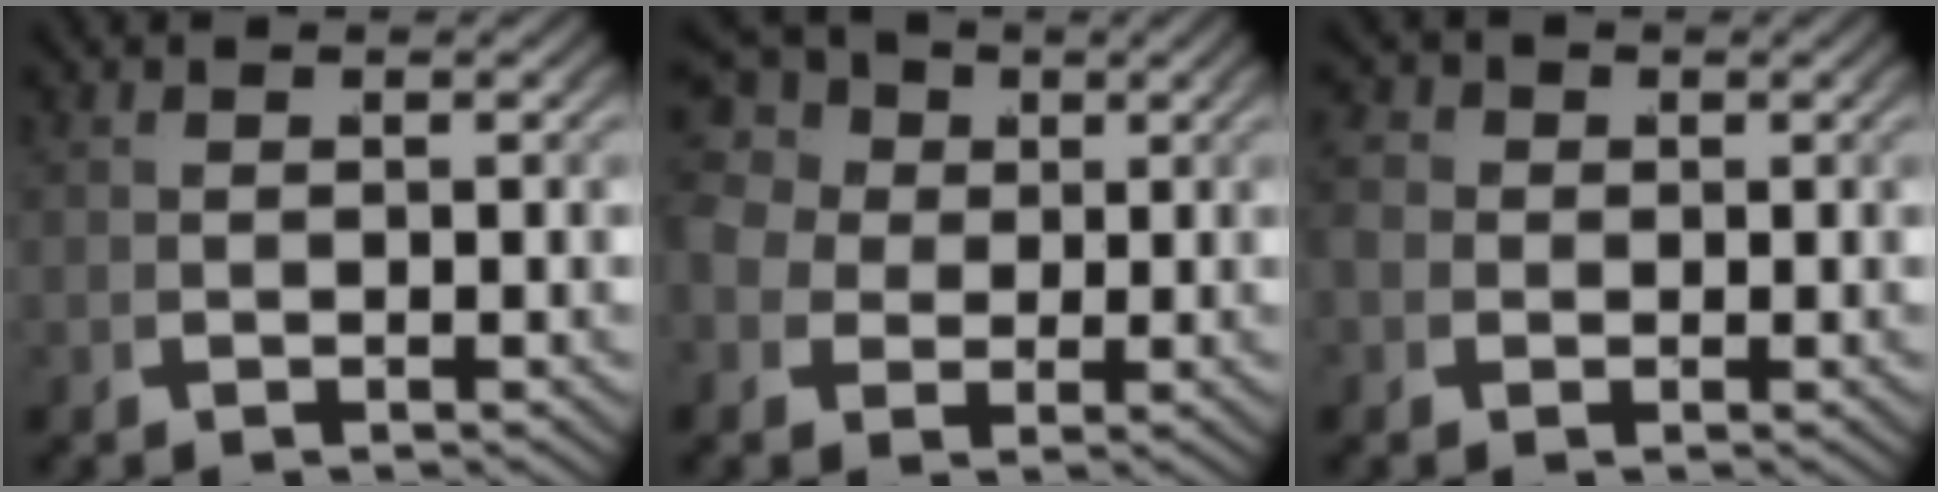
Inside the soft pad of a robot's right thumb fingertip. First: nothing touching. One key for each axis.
{"total": 9.8, "fx": 3.0, "fy": 7.9, "fz": 5.0, "tx": -0.103, "ty": 0.002, "tz": 0.041}
{"total": 4.0, "fx": 0.3, "fy": 3.5, "fz": 1.8, "tx": -0.039, "ty": 0.000, "tz": 0.000}